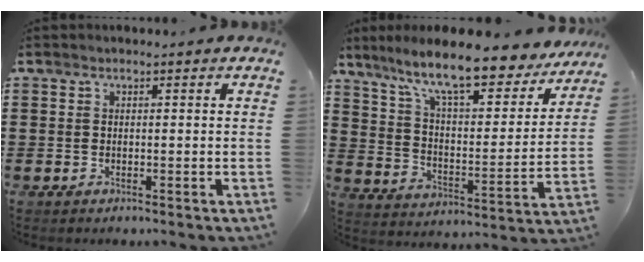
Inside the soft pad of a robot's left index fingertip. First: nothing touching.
{"total": 11.8, "force": [9.8, 1.1, 6.6], "torque": [-0.155, -0.061, 0.164]}